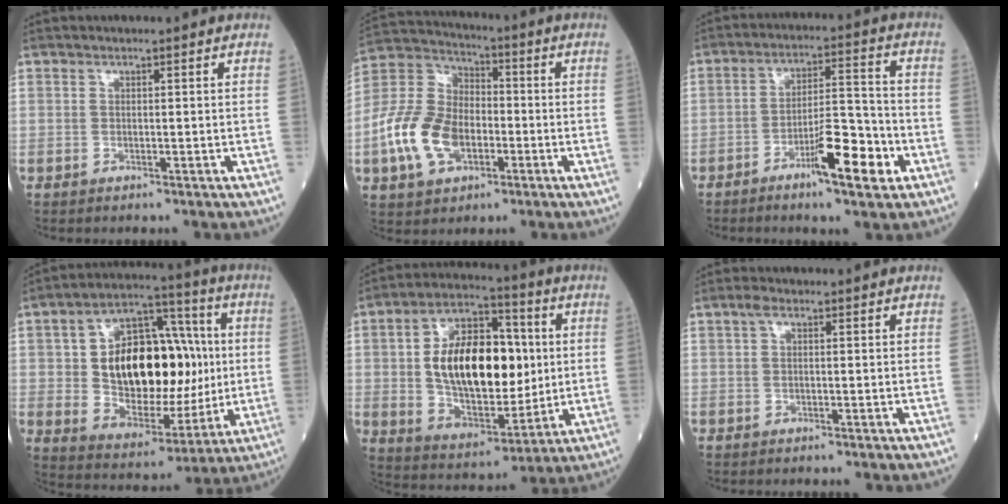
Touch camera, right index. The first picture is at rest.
{"total": 13.5, "force": [-3.9, 8.4, 9.8], "torque": [-0.232, 0.018, -0.069]}
{"total": 8.1, "force": [-3.8, 1.7, 6.9], "torque": [-0.112, 0.007, -0.057]}
{"total": 20.4, "force": [1.9, 10.8, 17.1], "torque": [-0.285, 0.036, 0.041]}
{"total": 18.6, "force": [2.0, 9.2, 16.0], "torque": [-0.289, 0.017, 0.038]}
{"total": 1.2, "force": [0.5, 0.4, 1.0], "torque": [-0.021, 0.010, 0.007]}